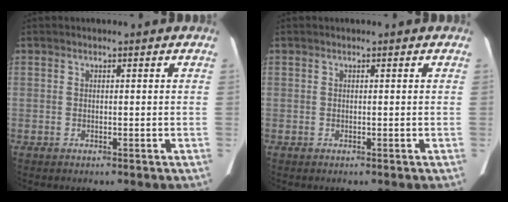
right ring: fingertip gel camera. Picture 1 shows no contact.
{"total": 0.0}